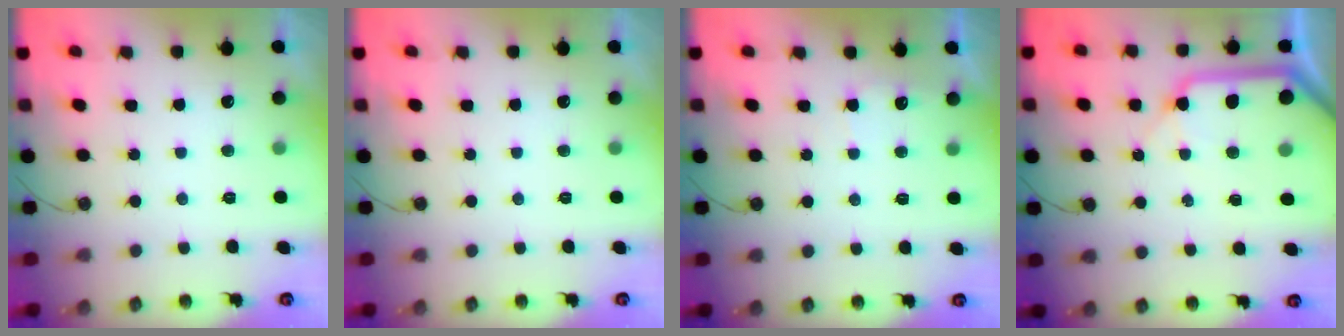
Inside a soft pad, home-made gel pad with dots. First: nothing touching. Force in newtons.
{"total": 0.8, "press": 0.5, "slide": 0.6}
{"total": 3.0, "press": 3.0, "slide": 0.3}
{"total": 12.8, "press": 12.8, "slide": 1.4}